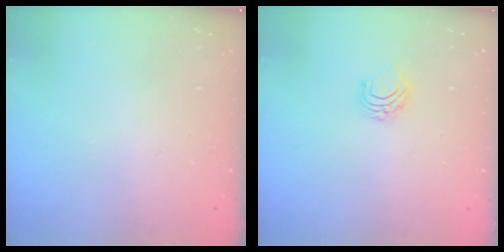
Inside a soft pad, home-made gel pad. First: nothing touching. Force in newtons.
{"total": 5.6, "press": 5.6, "slide": 0.5}